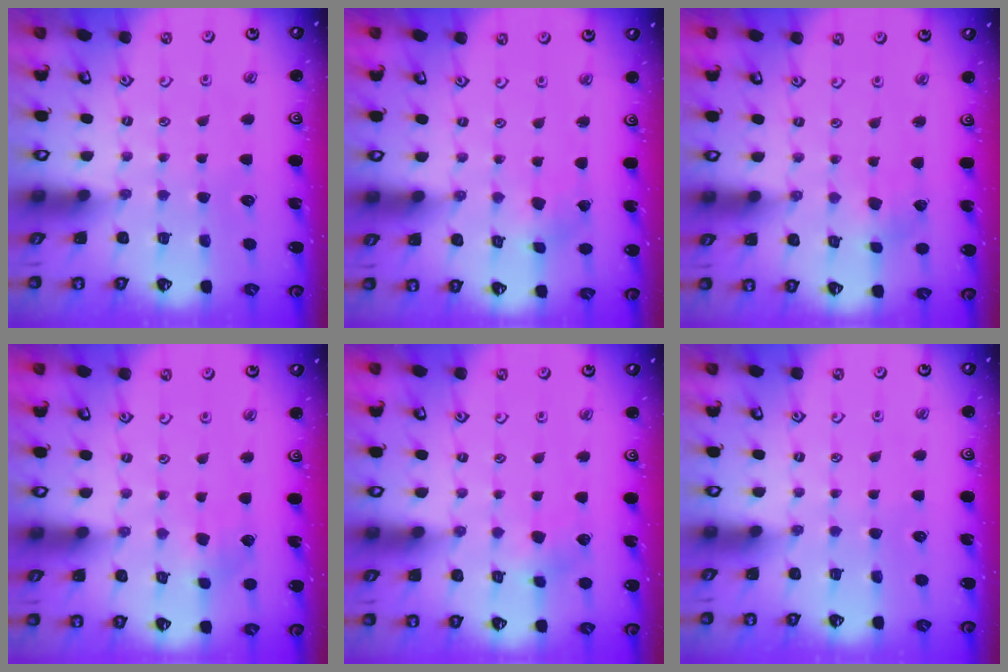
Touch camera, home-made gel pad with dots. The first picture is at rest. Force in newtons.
{"total": 1.1, "press": 1.0, "slide": 0.1}
{"total": 2.1, "press": 2.0, "slide": 0.3}
{"total": 4.1, "press": 4.0, "slide": 0.4}
{"total": 4.7, "press": 4.7, "slide": 0.4}
{"total": 0.0}